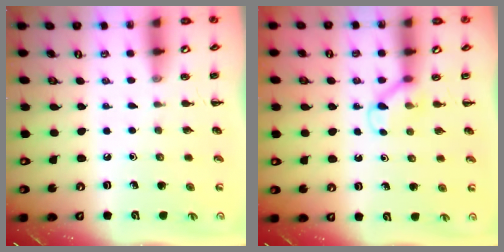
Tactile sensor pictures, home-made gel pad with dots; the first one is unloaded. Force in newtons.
{"total": 5.0, "press": 4.7, "slide": 1.7}